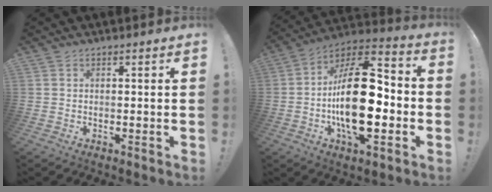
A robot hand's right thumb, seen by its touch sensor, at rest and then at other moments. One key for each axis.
{"total": 24.5, "fx": -3.7, "fy": 11.5, "fz": 21.3, "tx": -0.385, "ty": 0.019, "tz": -0.058}